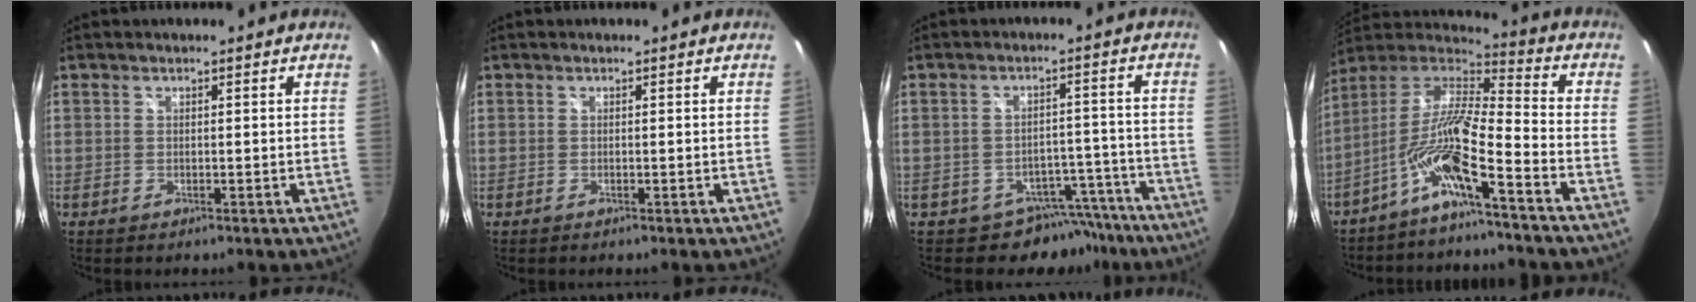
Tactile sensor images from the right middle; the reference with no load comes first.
{"total": 0.0}
{"total": 7.7, "force": [-6.1, 4.5, 1.2], "torque": [-0.008, 0.034, -0.071]}
{"total": 11.6, "force": [-6.6, 0.7, 9.5], "torque": [-0.179, 0.003, -0.130]}